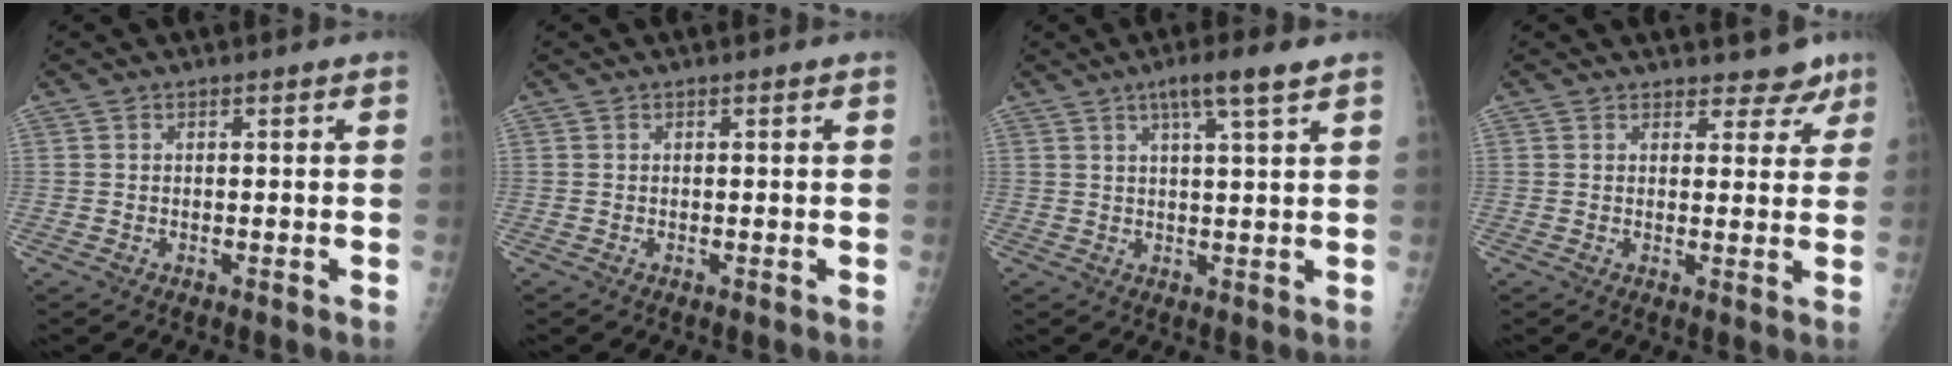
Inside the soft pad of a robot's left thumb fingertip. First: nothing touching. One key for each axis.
{"total": 0.0}
{"total": 5.9, "fx": 3.6, "fy": 0.1, "fz": 4.7, "tx": -0.084, "ty": -0.009, "tz": 0.063}
{"total": 4.9, "fx": 4.1, "fy": 2.7, "fz": 0.6, "tx": 0.024, "ty": -0.025, "tz": 0.041}